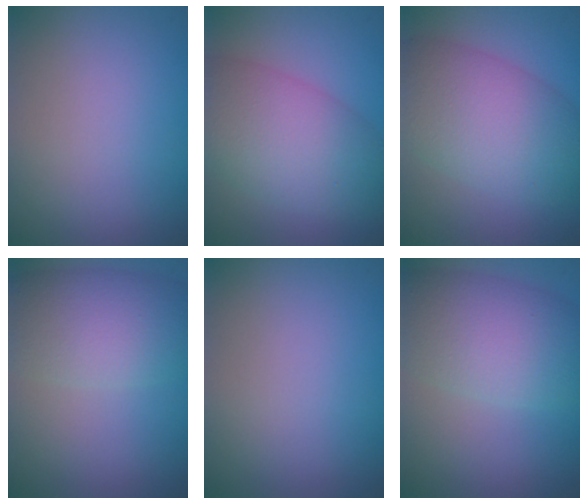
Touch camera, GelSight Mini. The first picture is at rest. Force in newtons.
{"total": 8.2, "press": 8.2, "slide": 0.2}
{"total": 9.0, "press": 9.0, "slide": 0.4}
{"total": 6.7, "press": 6.6, "slide": 0.3}
{"total": 0.0}
{"total": 7.8, "press": 7.8, "slide": 0.4}